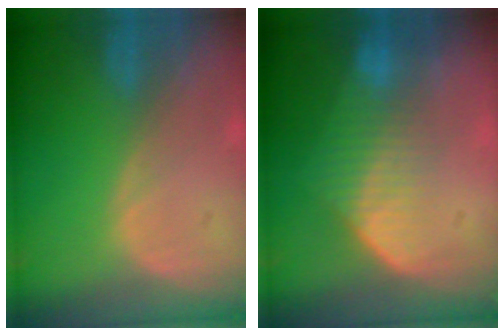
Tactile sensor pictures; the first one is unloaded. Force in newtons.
{"total": 7.2, "press": 6.1, "slide": 3.8}